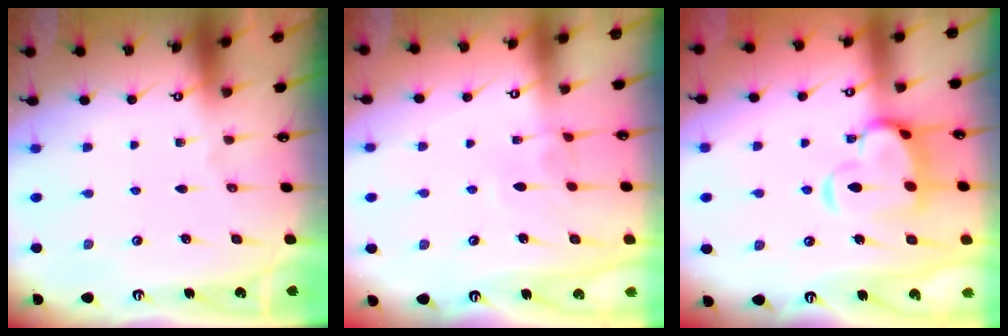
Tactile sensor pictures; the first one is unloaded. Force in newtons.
{"total": 2.8, "press": 2.8, "slide": 0.3}
{"total": 7.8, "press": 7.7, "slide": 1.3}